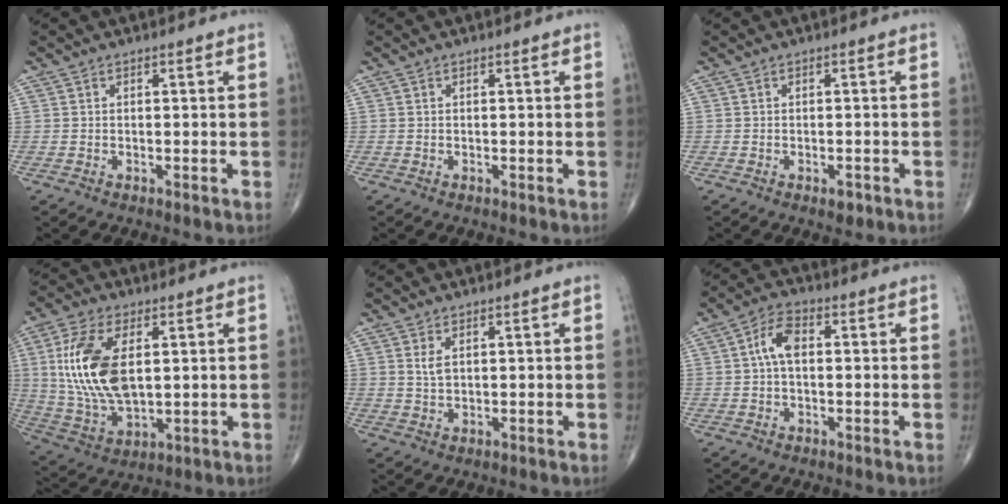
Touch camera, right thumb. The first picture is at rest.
{"total": 0.0}
{"total": 1.6, "force": [-0.9, 0.8, 1.1], "torque": [-0.013, 0.001, -0.011]}
{"total": 16.9, "force": [3.1, 8.8, 14.1], "torque": [-0.287, -0.010, 0.067]}
{"total": 2.5, "force": [1.0, 1.3, 1.9], "torque": [-0.036, -0.002, 0.023]}
{"total": 5.5, "force": [0.5, 3.0, 4.6], "torque": [-0.087, 0.017, 0.003]}